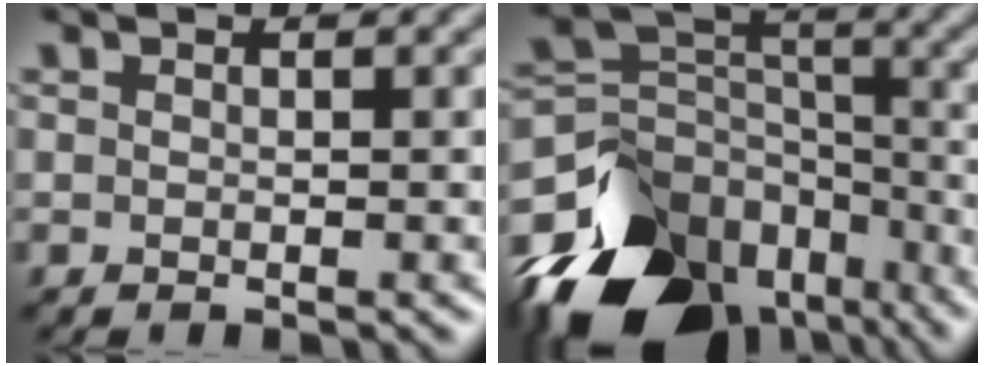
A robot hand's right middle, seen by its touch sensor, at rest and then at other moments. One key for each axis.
{"total": 15.3, "fx": -10.3, "fy": 9.3, "fz": 6.3, "tx": -0.156, "ty": -0.008, "tz": -0.175}